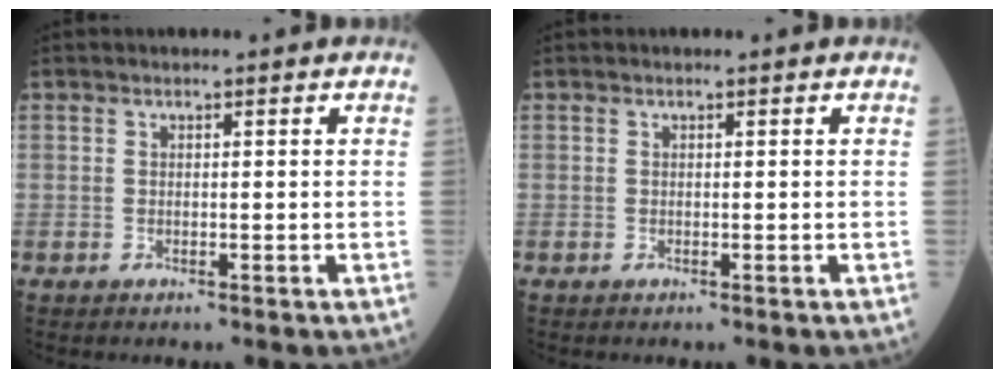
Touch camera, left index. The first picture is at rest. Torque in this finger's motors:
{"motor_torque": [0.00, 0.00, 0.00, 0.00]}